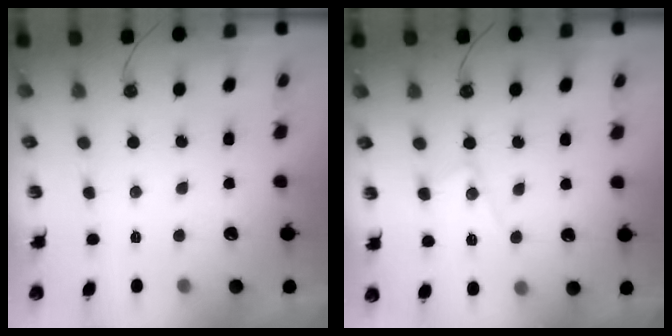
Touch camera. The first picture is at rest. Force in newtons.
{"total": 10.5, "press": 10.5, "slide": 0.5}